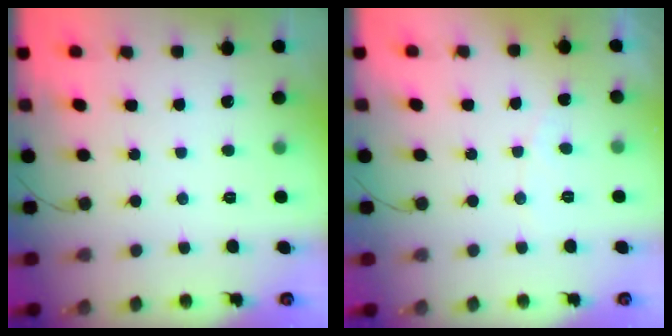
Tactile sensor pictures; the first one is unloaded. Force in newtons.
{"total": 2.8, "press": 2.8, "slide": 0.1}